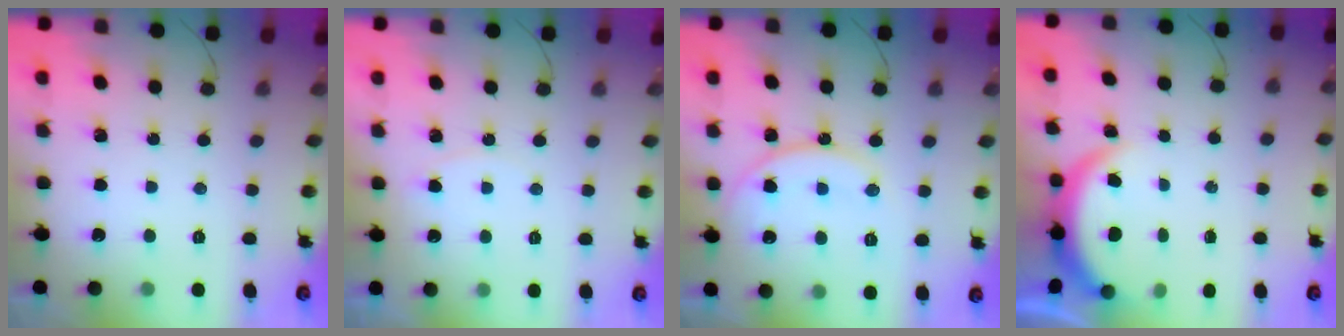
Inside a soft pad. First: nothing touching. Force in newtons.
{"total": 2.7, "press": 2.7, "slide": 0.3}
{"total": 12.2, "press": 12.1, "slide": 0.9}
{"total": 3.8, "press": 3.8, "slide": 0.3}